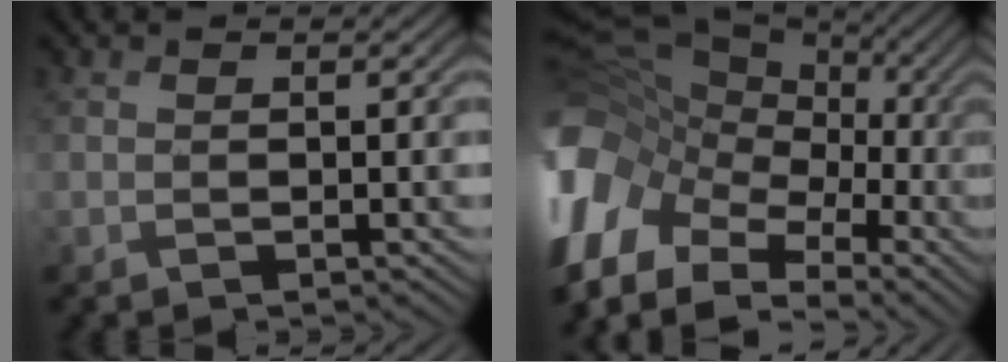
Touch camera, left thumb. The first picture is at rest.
{"total": 18.8, "force": [-5.7, 13.3, 12.0], "torque": [-0.317, 0.007, -0.087]}